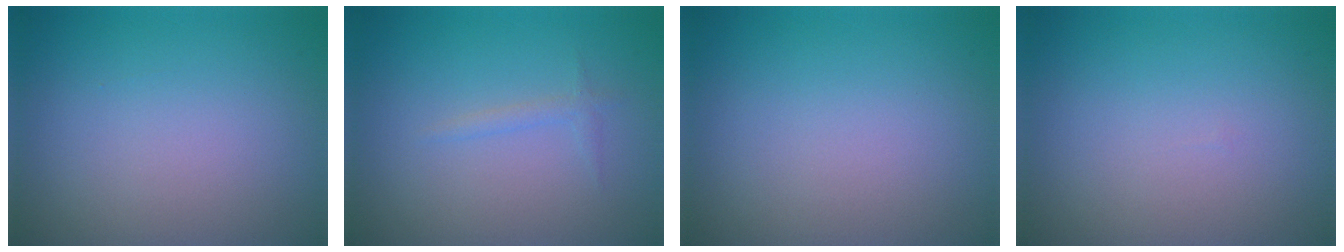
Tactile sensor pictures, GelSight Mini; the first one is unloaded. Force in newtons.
{"total": 0.8, "press": 0.8, "slide": 0.1}
{"total": 0.0}
{"total": 0.0}